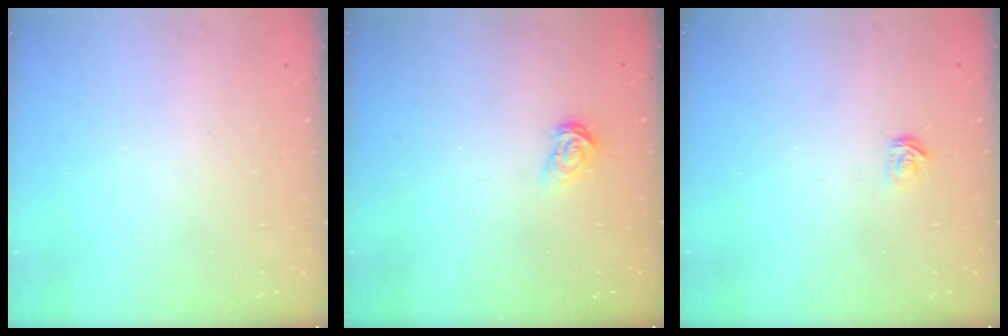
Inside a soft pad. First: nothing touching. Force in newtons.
{"total": 3.2, "press": 3.2, "slide": 0.3}
{"total": 3.2, "press": 3.2, "slide": 0.2}